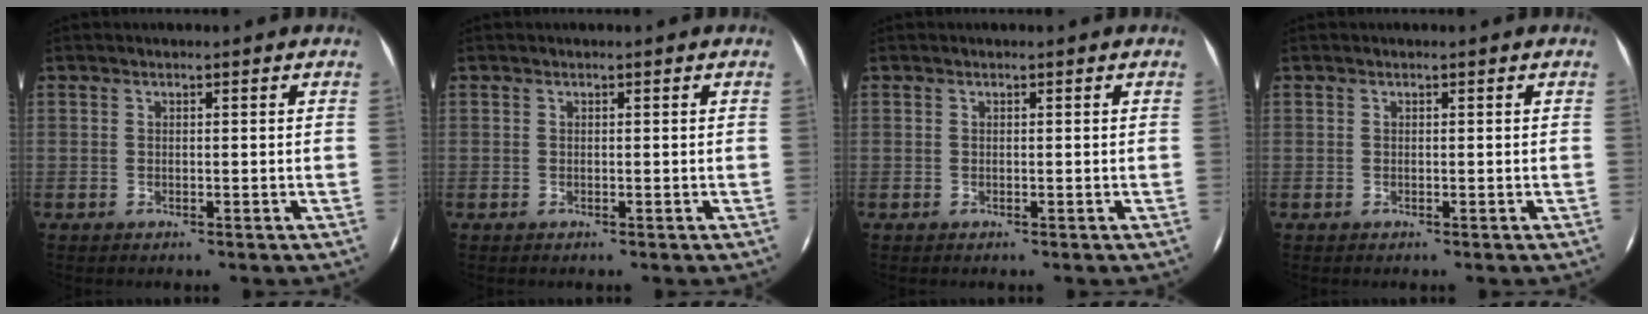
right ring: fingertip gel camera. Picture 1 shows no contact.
{"total": 0.0}
{"total": 0.0}
{"total": 0.0}